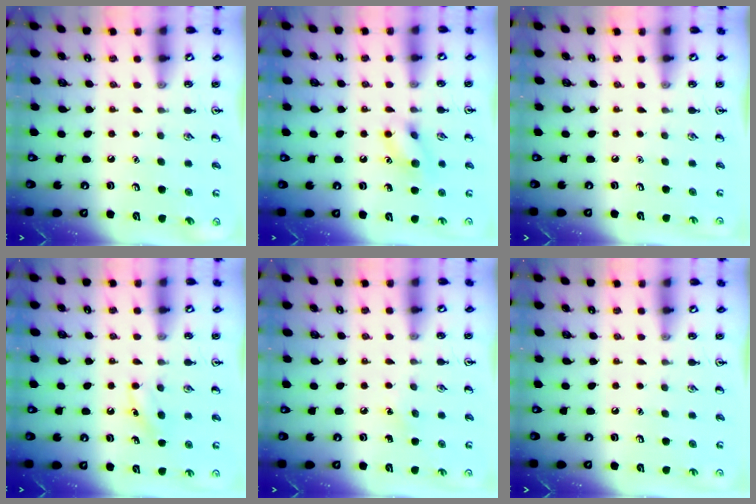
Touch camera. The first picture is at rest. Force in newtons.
{"total": 9.3, "press": 9.3, "slide": 0.5}
{"total": 0.0}
{"total": 3.9, "press": 3.6, "slide": 1.4}
{"total": 3.6, "press": 3.4, "slide": 1.1}
{"total": 0.0}